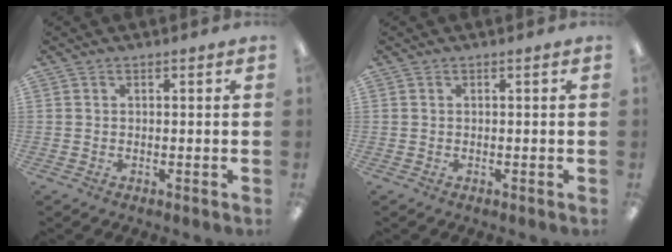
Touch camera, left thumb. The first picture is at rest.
{"total": 0.0}